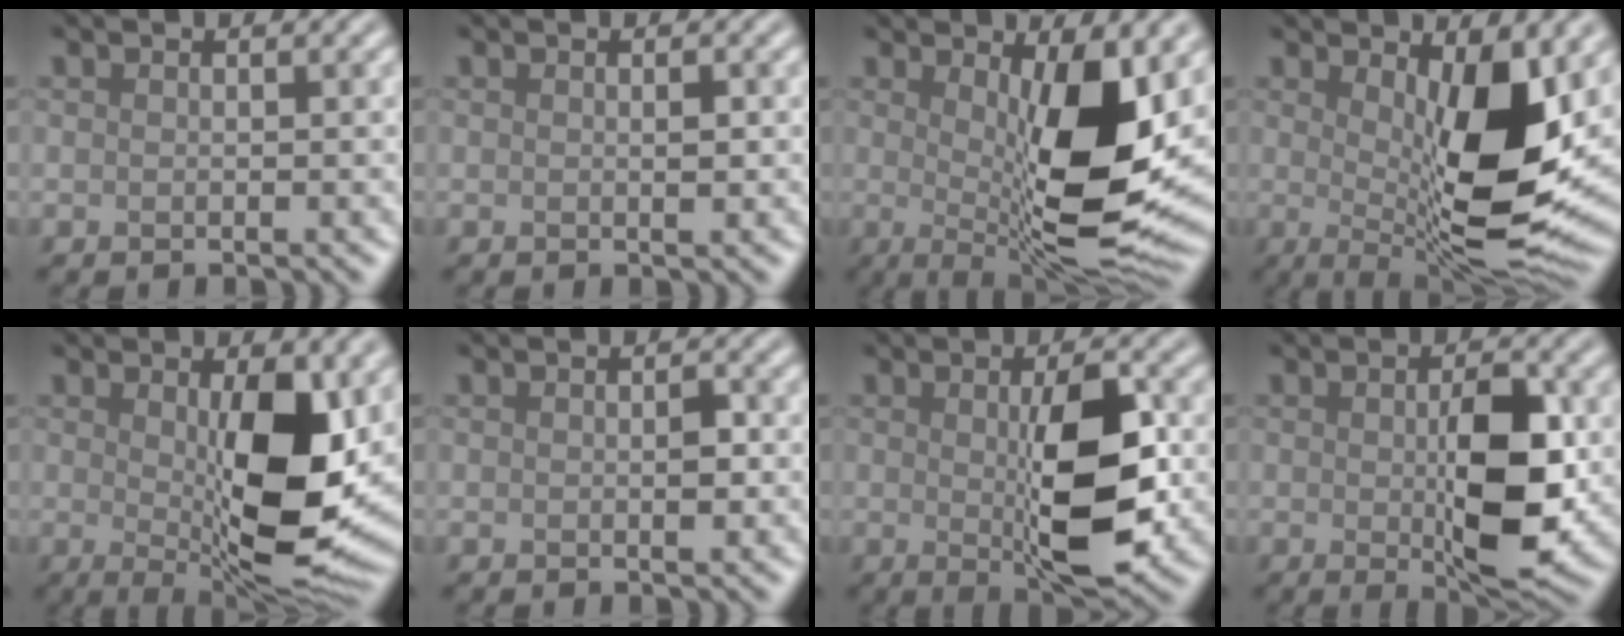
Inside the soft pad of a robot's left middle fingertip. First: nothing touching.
{"total": 0.7, "force": [-0.1, 0.0, 0.7], "torque": [-0.014, -0.002, 0.000]}
{"total": 11.2, "force": [0.7, 3.2, 10.7], "torque": [-0.163, -0.023, 0.020]}
{"total": 11.0, "force": [1.2, 3.5, 10.4], "torque": [-0.156, -0.022, 0.026]}
{"total": 10.0, "force": [0.4, 3.1, 9.5], "torque": [-0.144, -0.020, 0.017]}
{"total": 1.1, "force": [-0.2, 0.3, 1.0], "torque": [-0.020, -0.002, -0.001]}
{"total": 7.6, "force": [-0.3, 2.2, 7.3], "torque": [-0.121, -0.007, 0.000]}
{"total": 7.2, "force": [-0.4, 2.4, 6.7], "torque": [-0.110, -0.009, 0.001]}